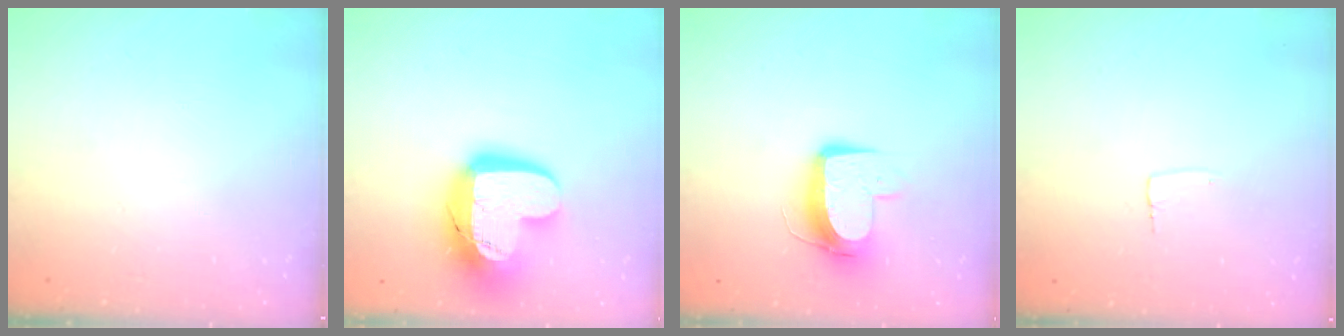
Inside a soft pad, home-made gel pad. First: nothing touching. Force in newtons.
{"total": 18.3, "press": 18.3, "slide": 1.2}
{"total": 10.6, "press": 10.6, "slide": 0.9}
{"total": 2.6, "press": 2.6, "slide": 0.1}